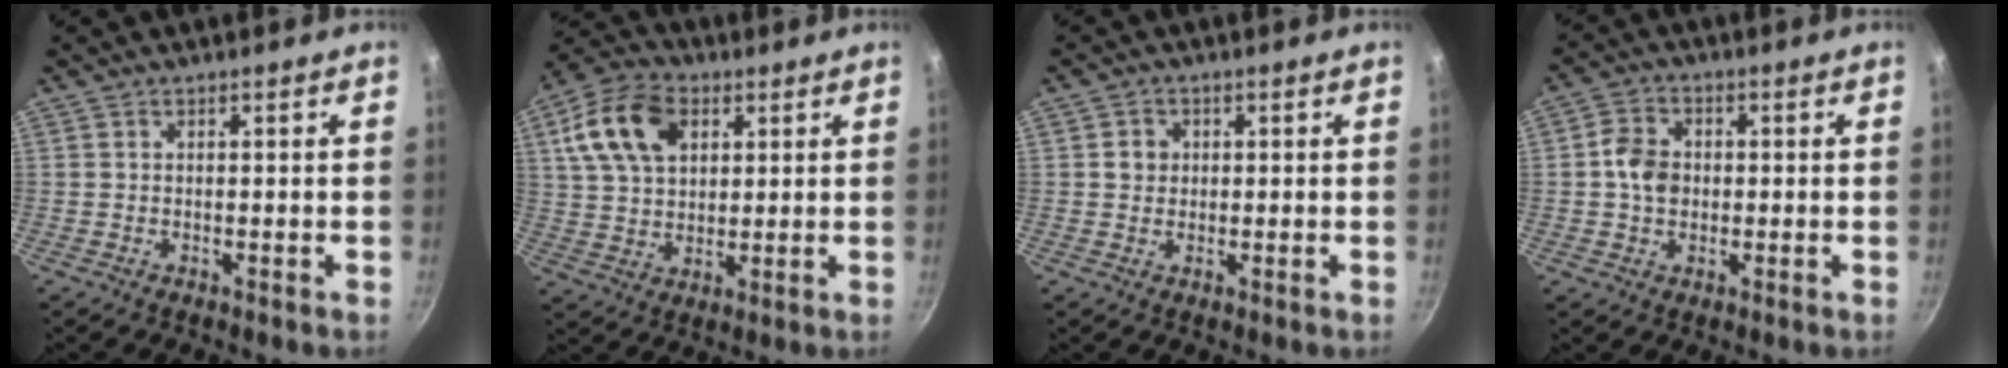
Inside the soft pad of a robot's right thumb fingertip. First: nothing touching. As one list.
[{"total": 14.2, "force": [5.1, 9.6, 9.2], "torque": [-0.152, 0.005, 0.085]}, {"total": 2.7, "force": [0.4, 2.5, 0.9], "torque": [-0.002, 0.004, 0.003]}, {"total": 5.9, "force": [-0.1, 4.7, 3.6], "torque": [-0.052, 0.012, -0.010]}]